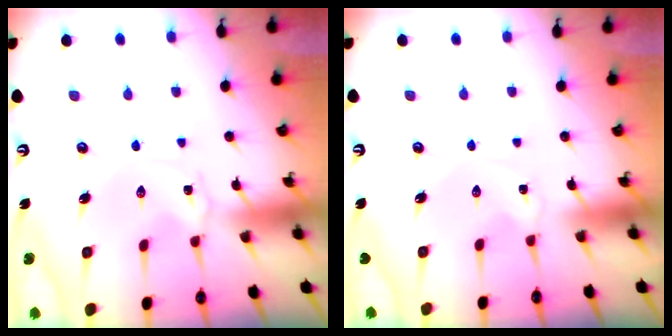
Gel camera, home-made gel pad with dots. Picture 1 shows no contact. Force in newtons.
{"total": 0.0}